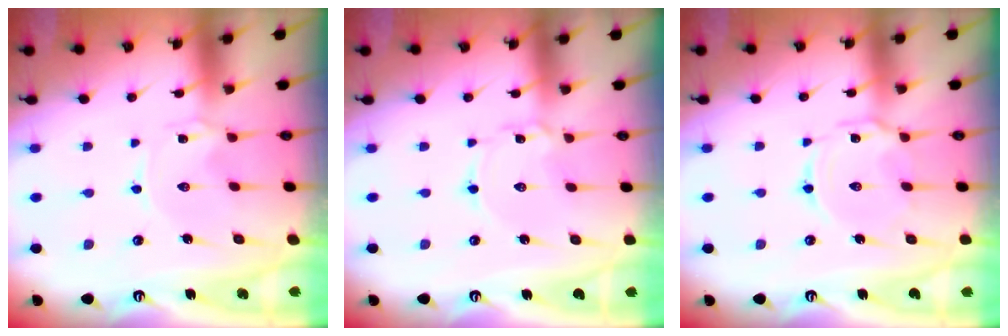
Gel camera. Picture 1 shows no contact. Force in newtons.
{"total": 2.2, "press": 2.2, "slide": 0.2}
{"total": 5.5, "press": 5.5, "slide": 0.4}